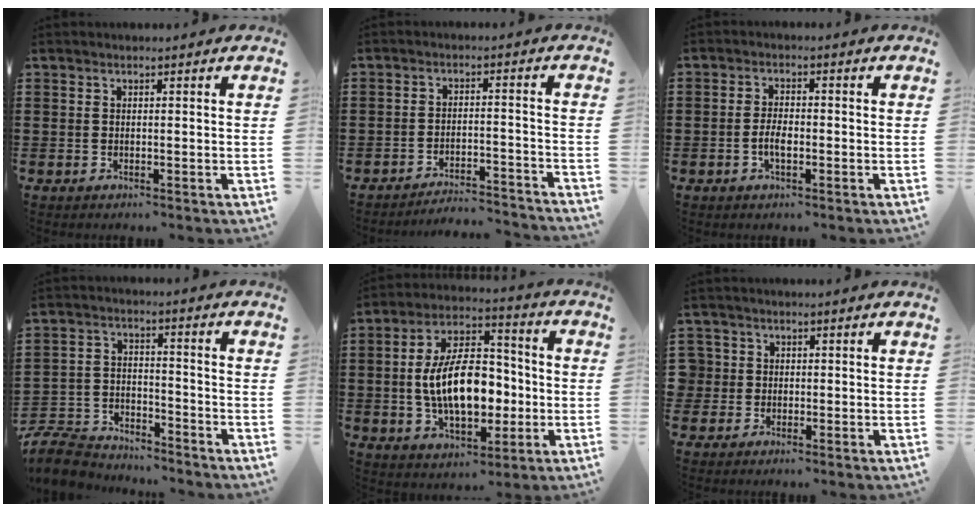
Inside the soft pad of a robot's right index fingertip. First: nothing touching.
{"total": 3.8, "force": [-3.8, 0.0, 0.5], "torque": [-0.014, 0.000, -0.080]}
{"total": 3.1, "force": [-1.0, 1.3, 2.6], "torque": [-0.063, -0.002, -0.022]}
{"total": 7.8, "force": [-7.5, 1.7, 1.1], "torque": [-0.035, 0.017, -0.152]}
{"total": 12.9, "force": [-1.2, 7.4, 10.5], "torque": [-0.205, 0.006, -0.024]}
{"total": 2.4, "force": [0.1, 2.3, 0.2], "torque": [-0.017, 0.008, -0.002]}